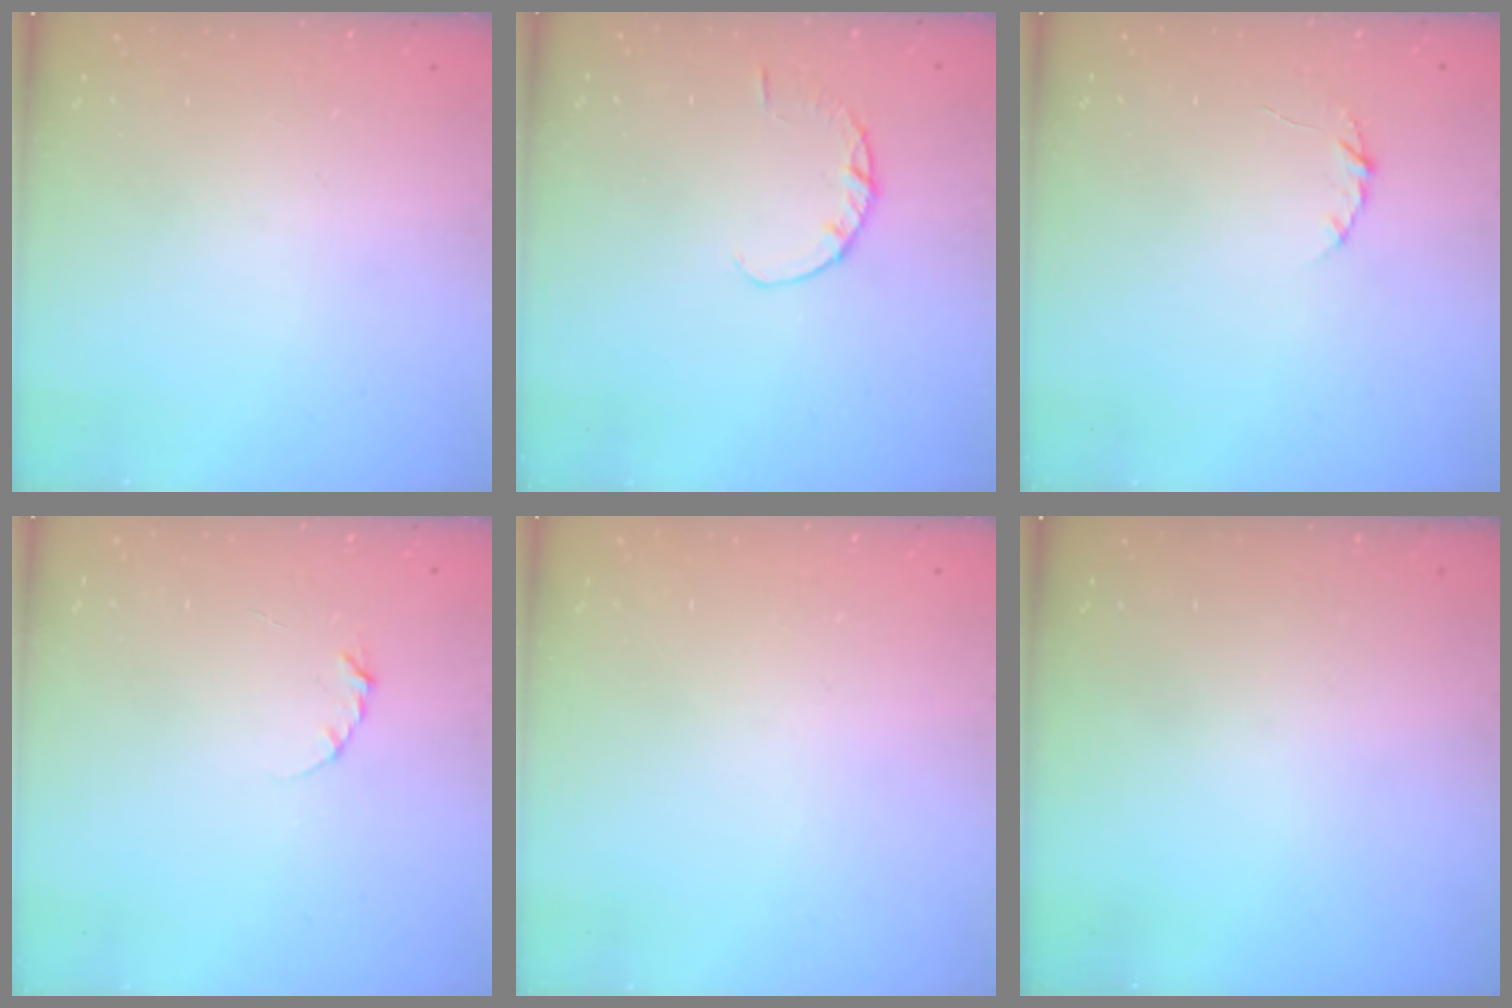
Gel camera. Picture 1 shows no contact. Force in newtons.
{"total": 2.9, "press": 2.8, "slide": 0.4}
{"total": 3.9, "press": 3.9, "slide": 0.5}
{"total": 2.3, "press": 2.3, "slide": 0.4}
{"total": 2.4, "press": 2.4, "slide": 0.2}
{"total": 0.0}